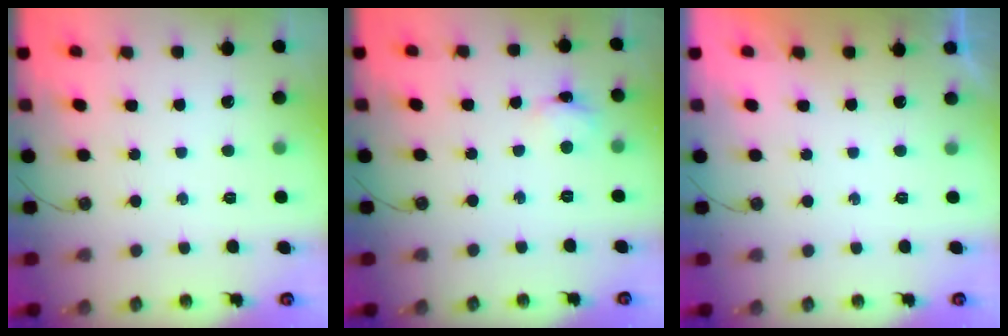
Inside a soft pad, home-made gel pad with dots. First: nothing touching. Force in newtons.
{"total": 3.1, "press": 3.1, "slide": 0.1}
{"total": 0.0}